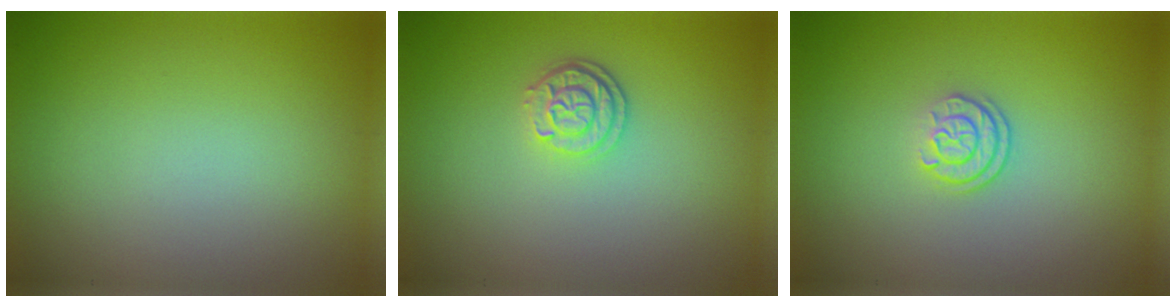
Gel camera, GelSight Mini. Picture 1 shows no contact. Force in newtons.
{"total": 2.6, "press": 2.2, "slide": 1.4}
{"total": 2.3, "press": 1.7, "slide": 1.5}